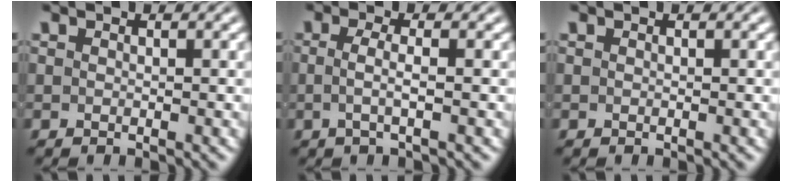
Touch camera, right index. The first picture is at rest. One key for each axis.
{"total": 2.0, "fx": -0.5, "fy": -0.3, "fz": 1.9, "tx": -0.040, "ty": -0.008, "tz": -0.005}
{"total": 0.0}